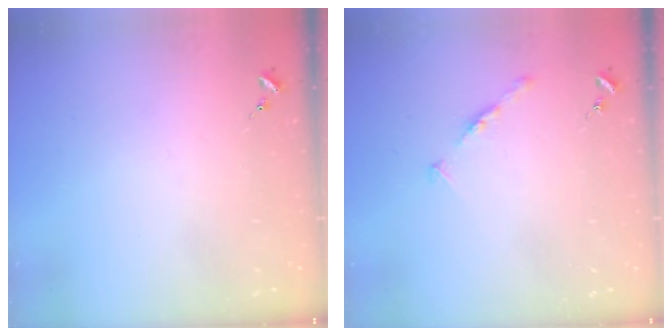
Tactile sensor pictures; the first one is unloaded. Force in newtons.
{"total": 4.8, "press": 4.7, "slide": 0.5}